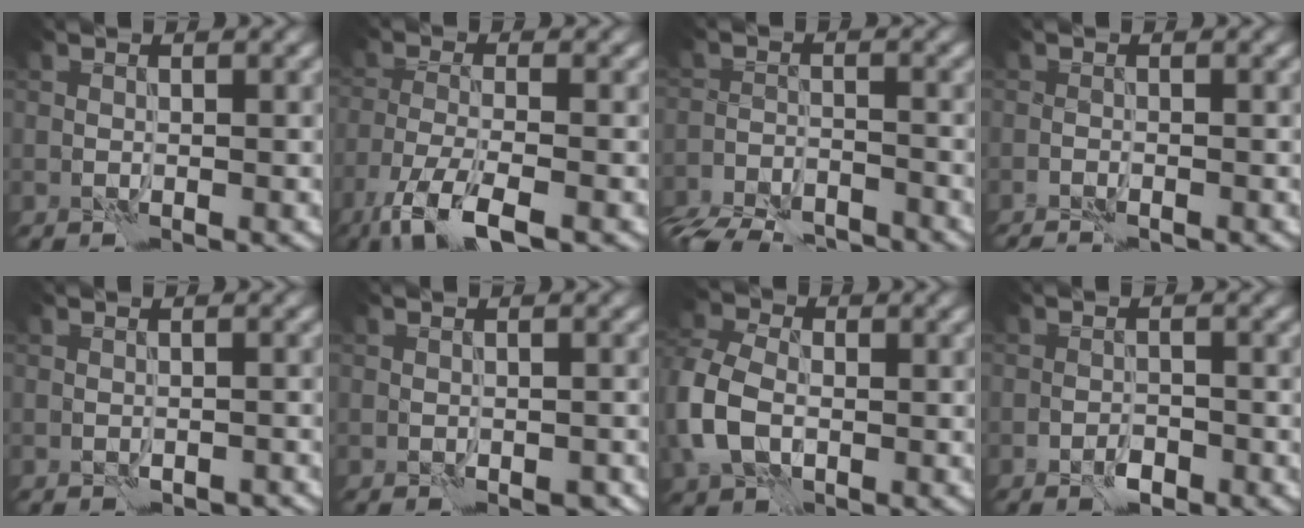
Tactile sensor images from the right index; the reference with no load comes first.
{"total": 6.2, "force": [-4.2, 1.5, 4.3], "torque": [-0.084, -0.009, -0.084]}
{"total": 8.4, "force": [-7.7, 2.6, 1.9], "torque": [-0.029, -0.022, -0.125]}
{"total": 2.0, "force": [-1.8, 0.3, 0.7], "torque": [-0.022, 0.000, -0.027]}
{"total": 1.2, "force": [-0.9, 0.7, 0.5], "torque": [-0.005, 0.002, -0.011]}
{"total": 1.2, "force": [-0.7, 0.9, 0.6], "torque": [-0.013, -0.001, -0.006]}
{"total": 6.2, "force": [-1.1, 4.5, 4.1], "torque": [-0.104, 0.001, -0.035]}
{"total": 1.6, "force": [-1.1, 0.8, 0.8], "torque": [-0.010, 0.002, -0.020]}